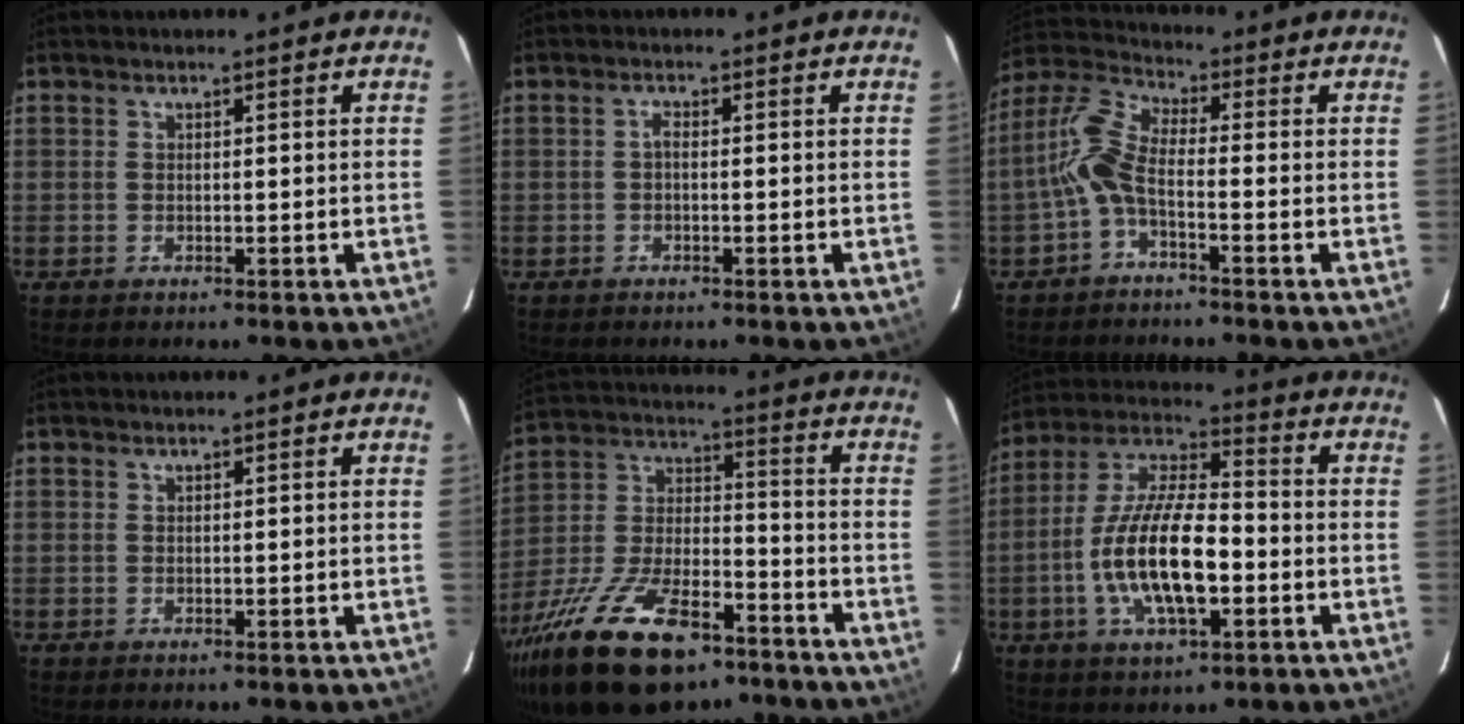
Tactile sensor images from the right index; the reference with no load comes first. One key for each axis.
{"total": 0.8, "fx": -0.3, "fy": 0.4, "fz": 0.6, "tx": -0.012, "ty": 0.005, "tz": -0.006}
{"total": 6.8, "fx": -2.1, "fy": 2.1, "fz": 6.1, "tx": -0.149, "ty": 0.018, "tz": -0.049}
{"total": 0.0}
{"total": 25.3, "fx": -16.4, "fy": 10.8, "fz": 16.0, "tx": -0.317, "ty": -0.018, "tz": -0.270}
{"total": 17.0, "fx": -3.9, "fy": 6.1, "fz": 15.3, "tx": -0.306, "ty": -0.004, "tz": -0.075}